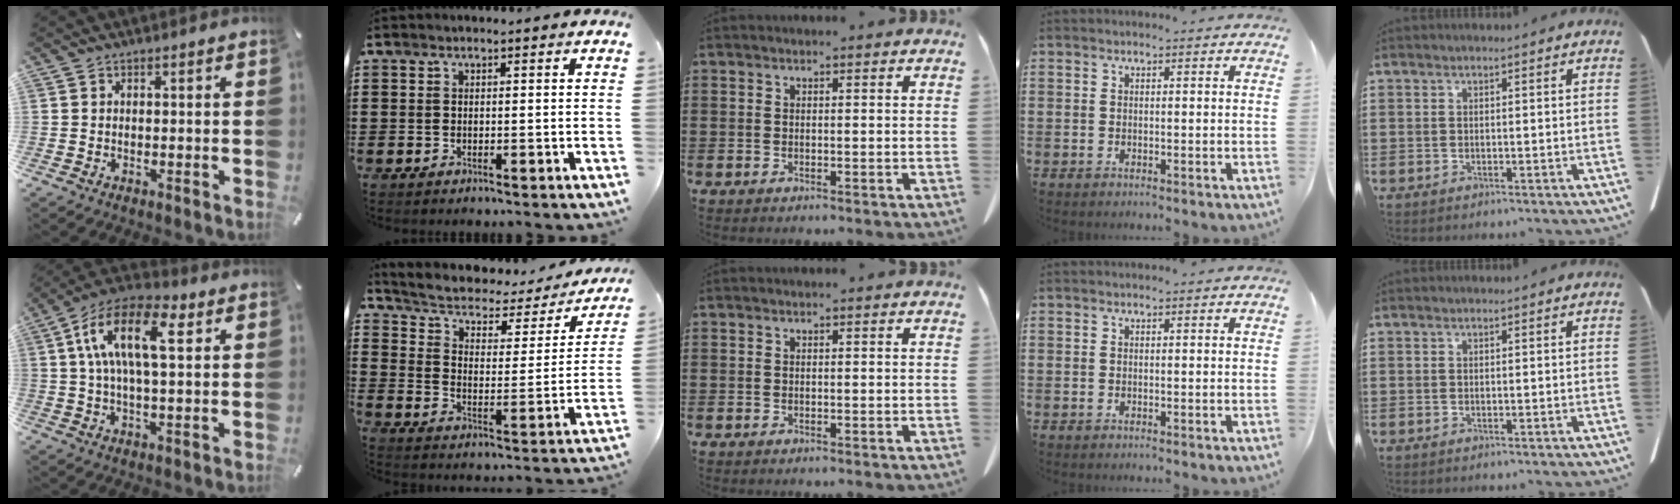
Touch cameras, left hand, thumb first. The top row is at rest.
{"thumb": {"total": 14.2, "force": [4.4, 6.2, 12.0], "torque": [-0.235, 0.002, 0.074]}, "index": {"total": 4.0, "force": [2.5, 2.2, 2.3], "torque": [-0.060, -0.017, 0.034]}}